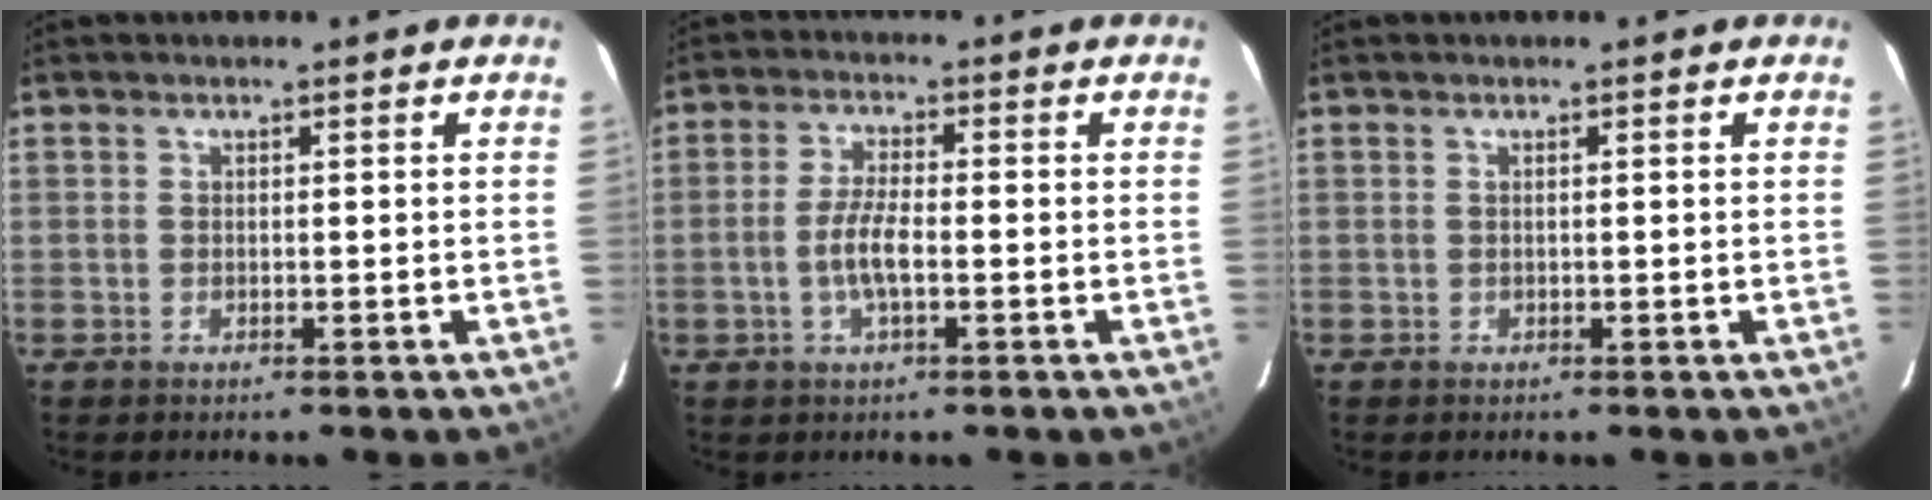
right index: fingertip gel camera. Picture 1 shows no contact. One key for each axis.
{"total": 7.6, "fx": -2.0, "fy": 2.0, "fz": 7.1, "tx": -0.146, "ty": 0.002, "tz": -0.040}
{"total": 0.0}